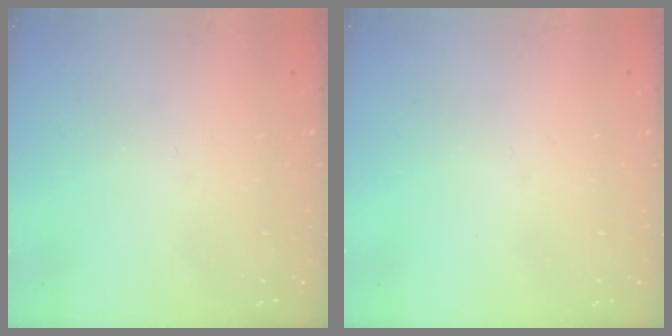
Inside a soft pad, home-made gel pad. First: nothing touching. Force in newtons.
{"total": 0.0}